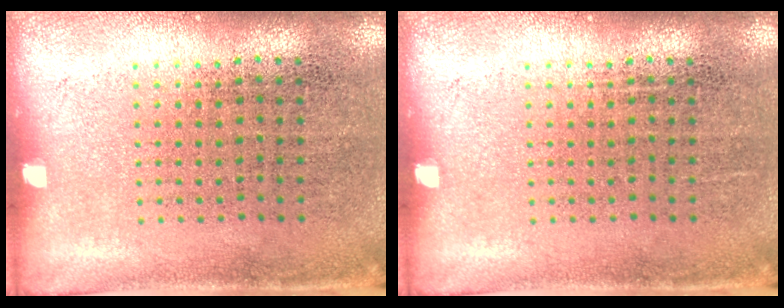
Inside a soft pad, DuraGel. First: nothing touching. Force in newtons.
{"total": 0.0}